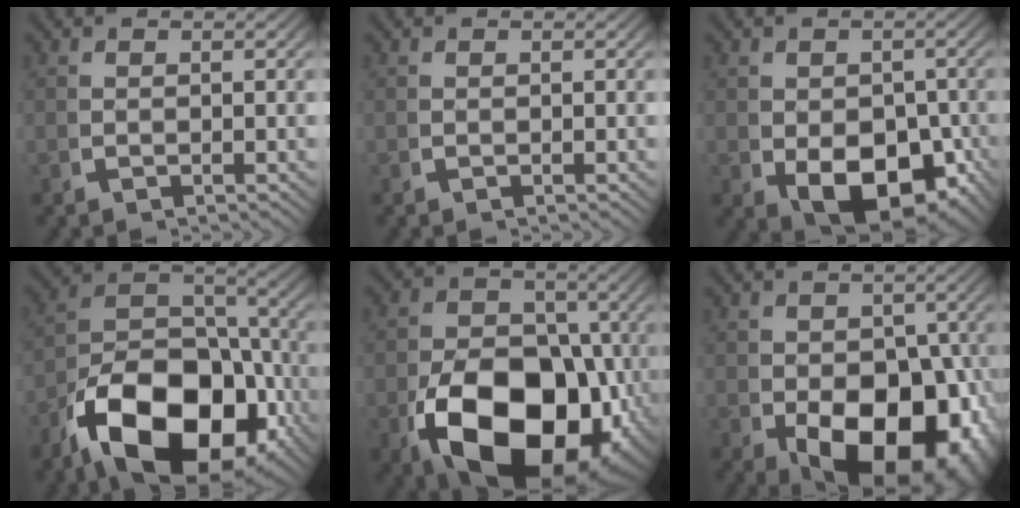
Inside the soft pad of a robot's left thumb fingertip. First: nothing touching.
{"total": 0.0}
{"total": 9.7, "force": [-2.1, 6.4, 7.0], "torque": [-0.129, -0.064, 0.002]}
{"total": 17.6, "force": [-4.7, 11.1, 12.8], "torque": [-0.254, -0.075, -0.045]}
{"total": 19.9, "force": [-4.6, 13.2, 14.2], "torque": [-0.257, -0.091, -0.035]}
{"total": 15.1, "force": [-3.4, 9.8, 10.9], "torque": [-0.169, -0.078, -0.014]}